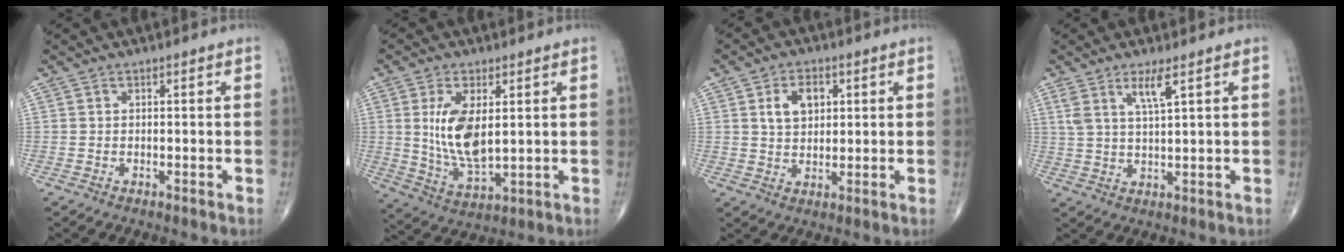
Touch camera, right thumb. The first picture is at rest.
{"total": 11.3, "force": [2.0, 5.3, 9.8], "torque": [-0.182, -0.022, 0.049]}
{"total": 6.7, "force": [2.2, 4.3, 4.6], "torque": [-0.061, -0.004, 0.038]}
{"total": 5.1, "force": [2.9, 0.6, 4.1], "torque": [-0.090, -0.015, 0.061]}